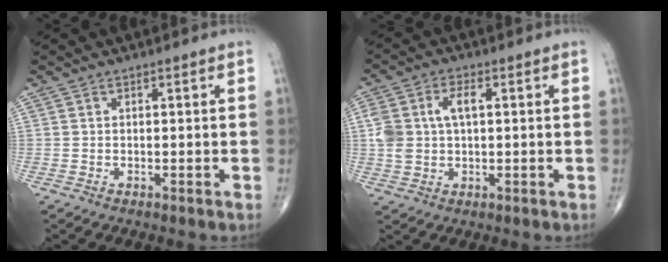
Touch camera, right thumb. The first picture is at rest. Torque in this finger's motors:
{"motor_torque": [-0.10, 0.07, 0.96, 0.12, 0.07]}